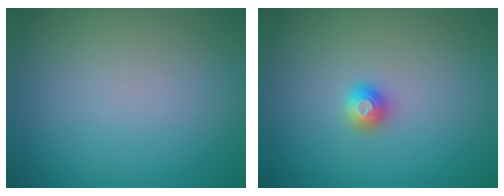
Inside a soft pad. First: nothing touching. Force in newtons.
{"total": 1.1, "press": 1.1, "slide": 0.0}